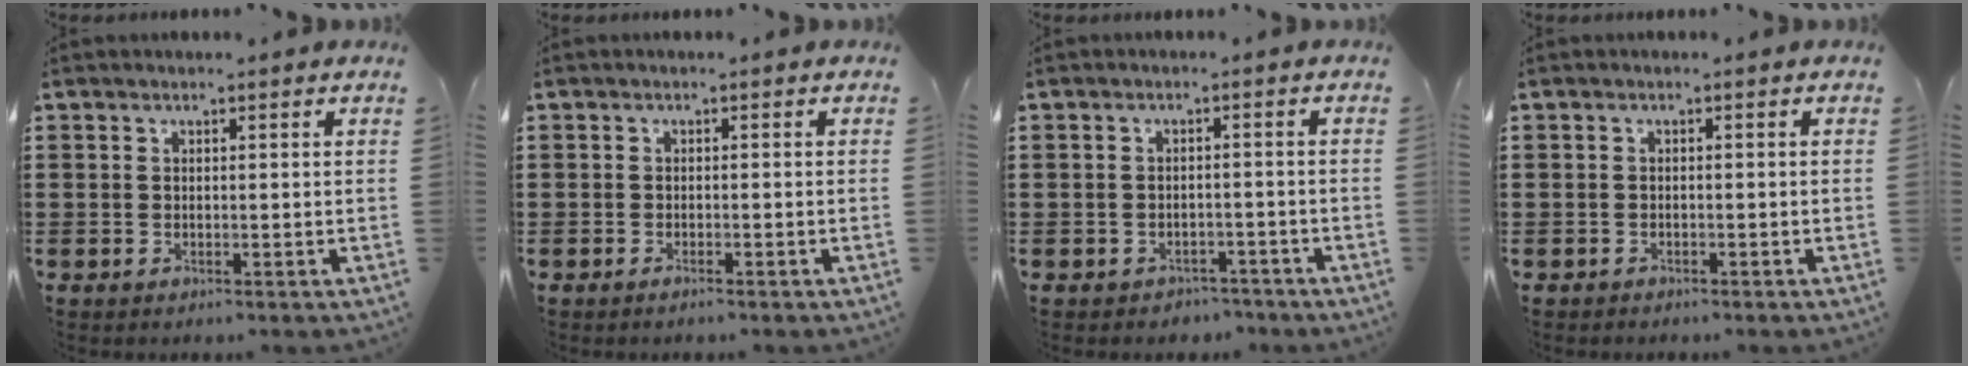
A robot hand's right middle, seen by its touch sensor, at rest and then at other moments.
{"total": 0.6, "force": [-0.5, 0.0, 0.3], "torque": [-0.007, -0.002, -0.009]}
{"total": 1.7, "force": [-1.7, 0.4, -0.2], "torque": [-0.003, -0.001, -0.038]}
{"total": 0.8, "force": [-0.7, 0.1, -0.1], "torque": [0.000, 0.000, -0.017]}